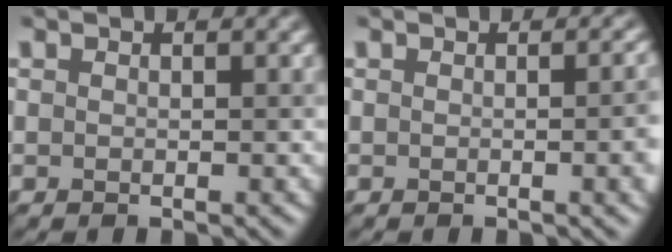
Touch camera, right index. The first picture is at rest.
{"total": 4.1, "force": [-0.3, 1.4, 3.8], "torque": [-0.028, 0.007, -0.005]}